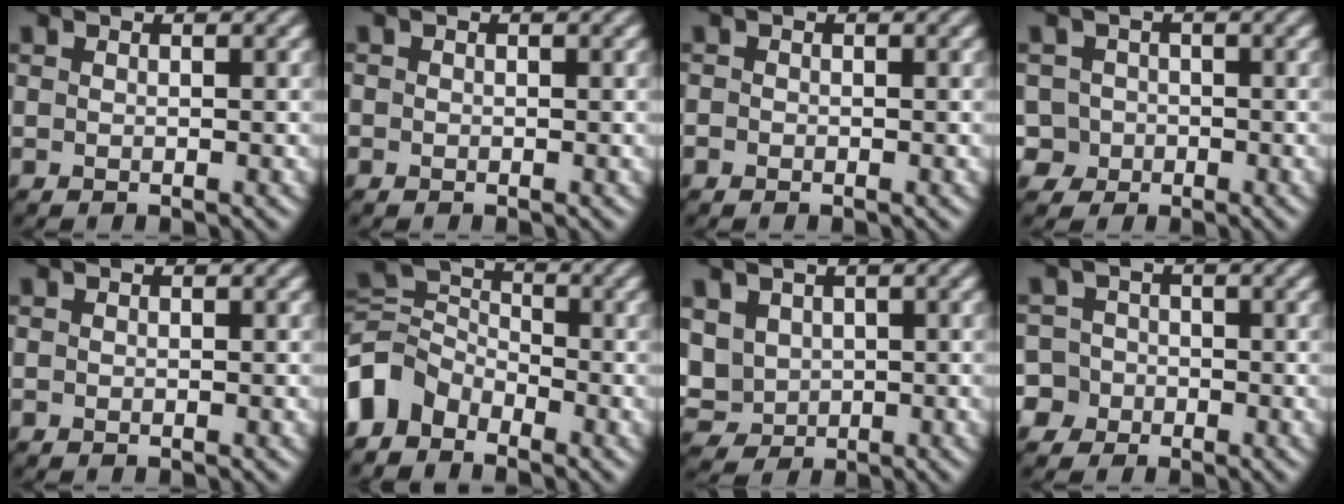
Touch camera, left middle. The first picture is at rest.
{"total": 0.6, "force": [-0.2, 0.6, 0.1], "torque": [0.001, -0.001, -0.012]}
{"total": 0.6, "force": [-0.3, 0.5, 0.0], "torque": [0.004, -0.004, -0.013]}
{"total": 3.9, "force": [-0.7, 3.7, 1.2], "torque": [-0.003, 0.026, -0.042]}
{"total": 0.0}
{"total": 5.1, "force": [-3.3, 3.3, 1.9], "torque": [-0.042, 0.008, -0.087]}
{"total": 4.8, "force": [0.6, 4.1, 2.3], "torque": [-0.067, 0.015, 0.009]}
{"total": 6.3, "force": [-2.9, 5.5, 1.1], "torque": [-0.019, 0.012, -0.082]}